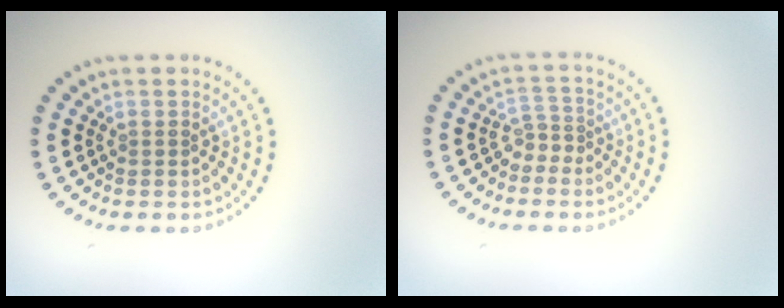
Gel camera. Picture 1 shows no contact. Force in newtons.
{"total": 1.7, "press": 1.1, "slide": 1.3}